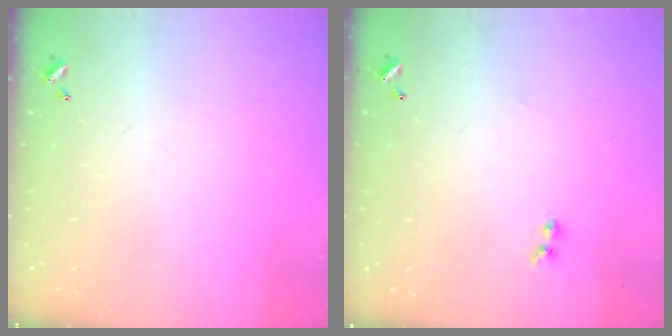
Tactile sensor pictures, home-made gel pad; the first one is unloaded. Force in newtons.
{"total": 1.9, "press": 1.7, "slide": 0.9}